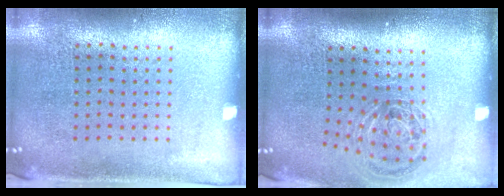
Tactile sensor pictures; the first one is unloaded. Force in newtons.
{"total": 1.2, "press": 1.0, "slide": 0.6}